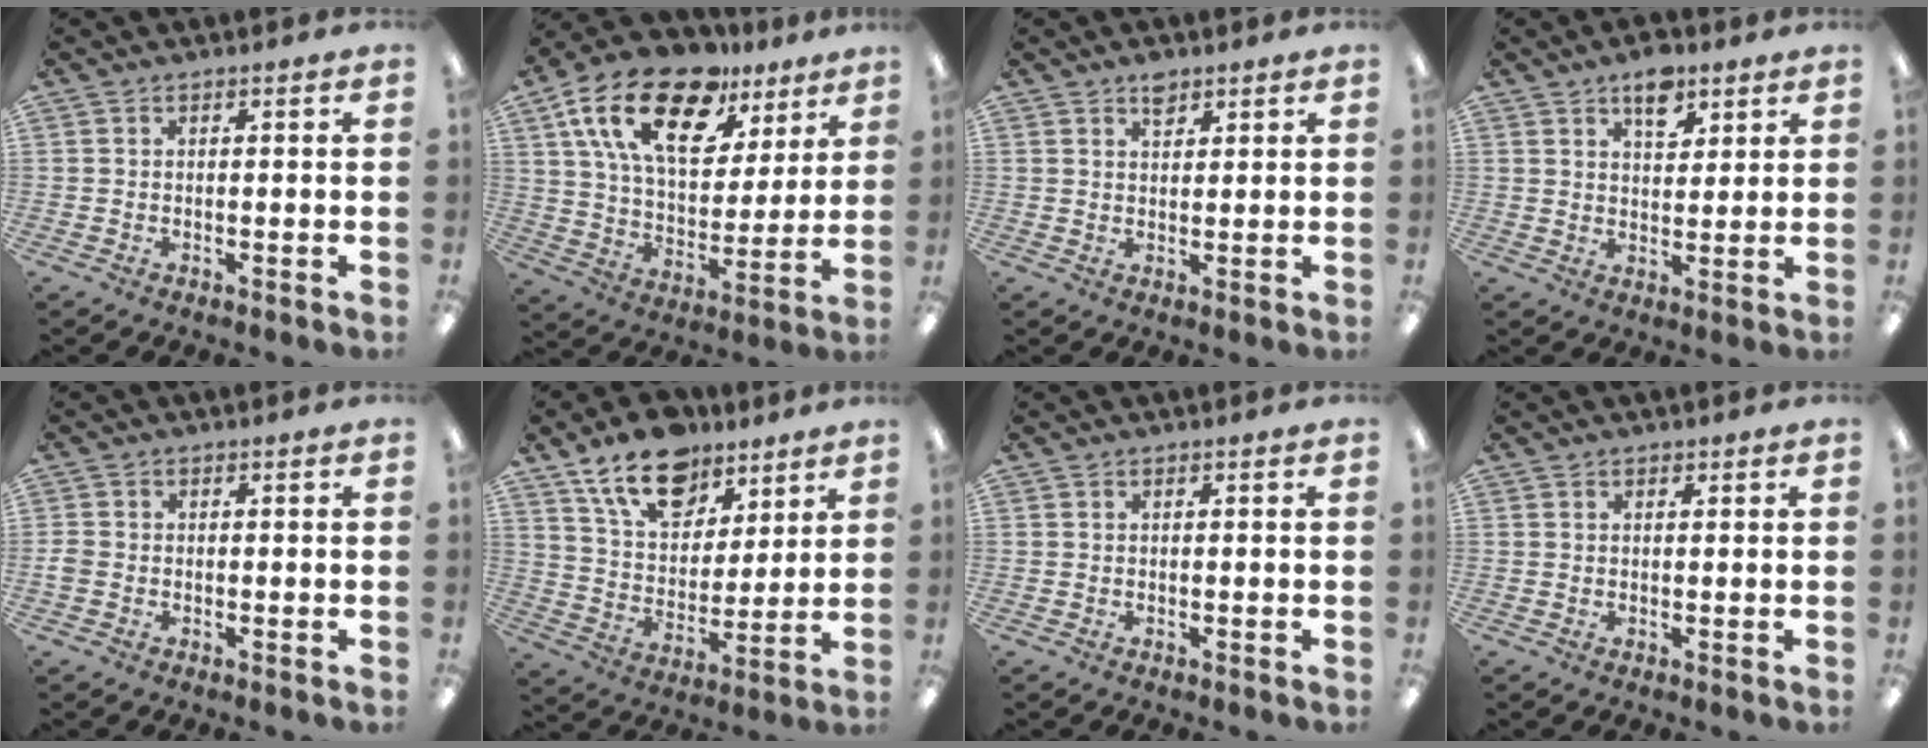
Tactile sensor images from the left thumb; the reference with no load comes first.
{"total": 22.4, "force": [13.0, 11.5, 14.1], "torque": [-0.259, -0.056, 0.229]}
{"total": 1.9, "force": [1.5, 0.9, 0.8], "torque": [-0.009, -0.003, 0.026]}
{"total": 7.5, "force": [4.8, 4.1, 4.0], "torque": [-0.044, -0.022, 0.080]}
{"total": 1.7, "force": [-0.4, 1.5, 0.8], "torque": [-0.013, 0.003, -0.007]}
{"total": 16.4, "force": [11.5, 9.2, 7.3], "torque": [-0.127, -0.059, 0.211]}
{"total": 0.0}
{"total": 0.8, "force": [0.6, 0.5, 0.2], "torque": [0.004, -0.002, 0.010]}